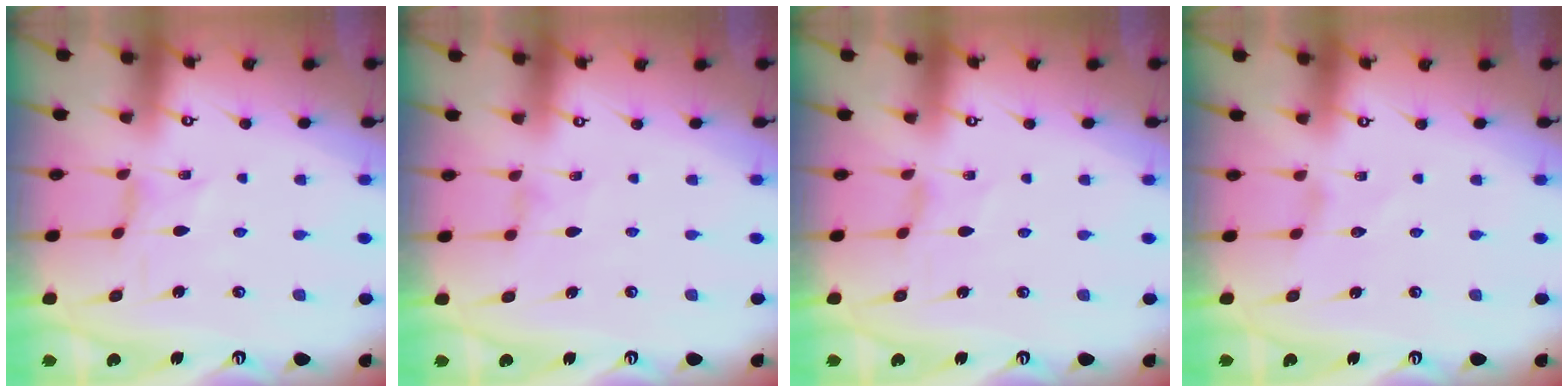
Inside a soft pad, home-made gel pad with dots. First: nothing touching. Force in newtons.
{"total": 0.0}
{"total": 0.8, "press": 0.8, "slide": 0.2}
{"total": 0.0}